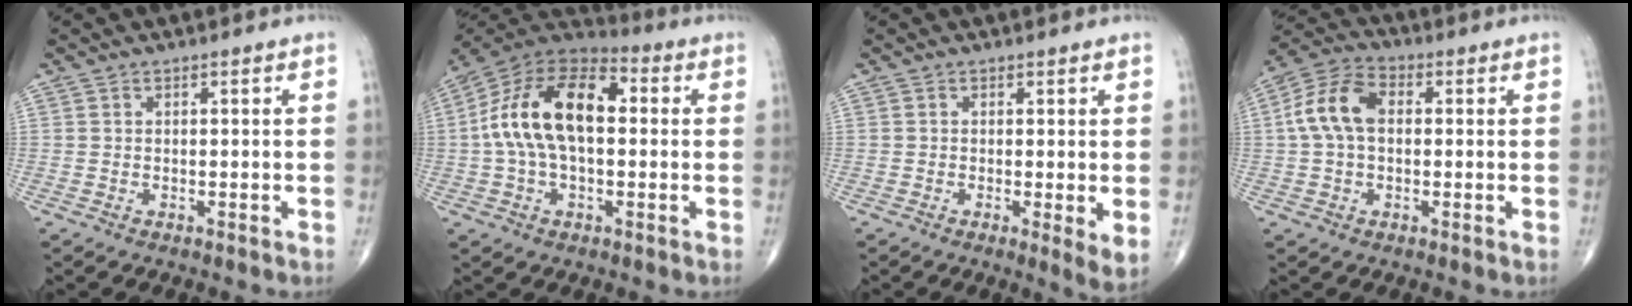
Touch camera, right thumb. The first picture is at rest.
{"total": 17.9, "force": [1.4, 9.9, 14.9], "torque": [-0.267, 0.040, 0.015]}
{"total": 3.7, "force": [0.0, 0.8, 3.6], "torque": [-0.057, -0.015, -0.006]}
{"total": 9.9, "force": [0.9, 6.3, 7.5], "torque": [-0.153, 0.029, 0.009]}